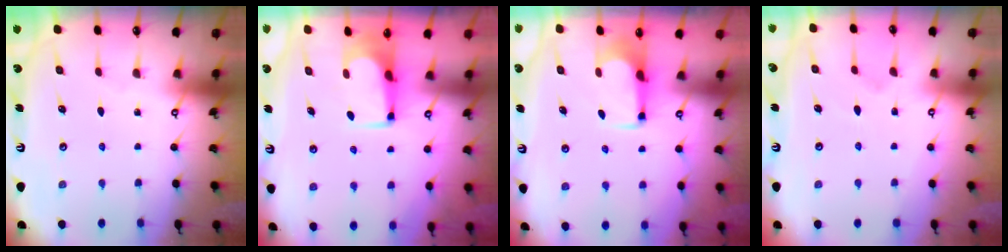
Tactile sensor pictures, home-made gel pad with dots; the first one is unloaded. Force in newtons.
{"total": 1.5, "press": 1.5, "slide": 0.2}
{"total": 2.8, "press": 2.5, "slide": 1.1}
{"total": 2.7, "press": 2.5, "slide": 1.2}